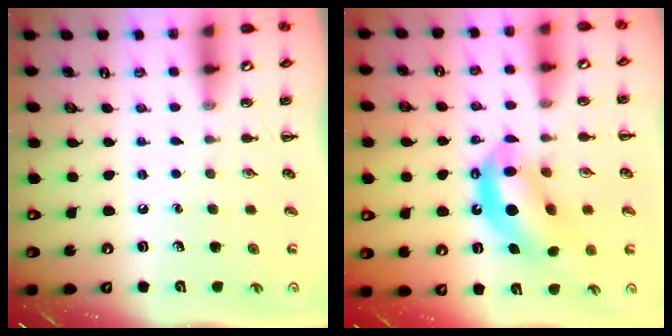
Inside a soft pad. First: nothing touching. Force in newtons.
{"total": 12.6, "press": 12.2, "slide": 3.4}